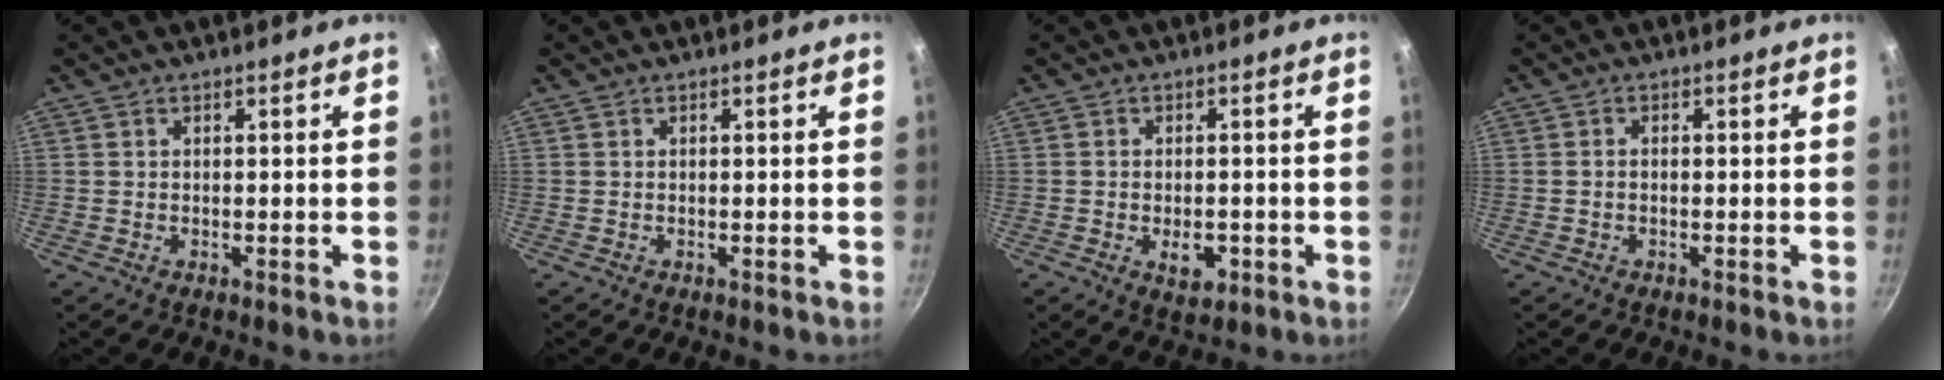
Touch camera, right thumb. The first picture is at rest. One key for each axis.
{"total": 0.0}
{"total": 4.5, "fx": -1.4, "fy": 2.6, "fz": 3.3, "tx": -0.037, "ty": 0.006, "tz": -0.015}
{"total": 0.8, "fx": -0.3, "fy": 0.5, "fz": 0.6, "tx": -0.014, "ty": 0.007, "tz": -0.007}